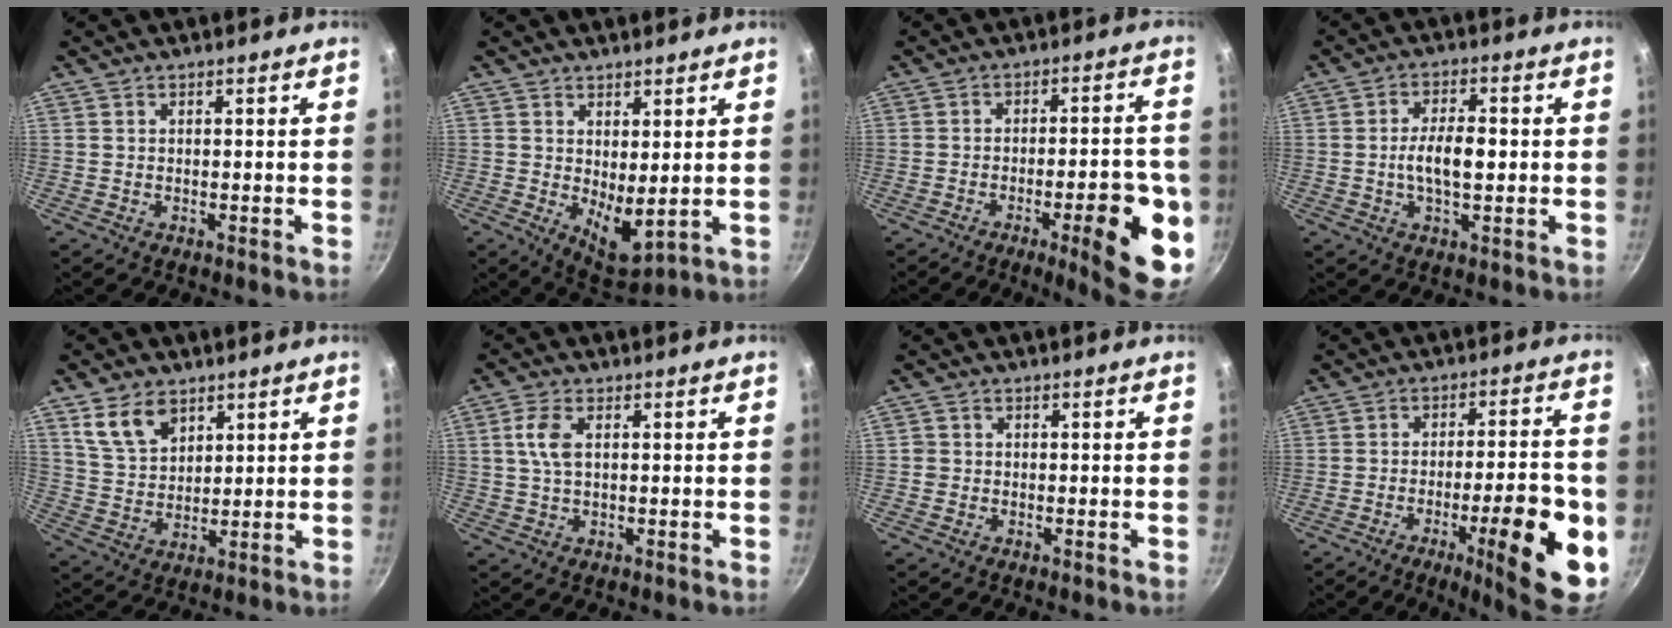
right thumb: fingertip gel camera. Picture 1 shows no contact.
{"total": 7.4, "force": [1.3, 3.4, 6.4], "torque": [-0.083, -0.029, 0.035]}
{"total": 15.9, "force": [-5.3, 4.7, 14.2], "torque": [-0.150, 0.019, -0.070]}
{"total": 7.4, "force": [-0.3, 3.4, 6.5], "torque": [-0.108, 0.013, -0.010]}
{"total": 8.6, "force": [4.8, 5.5, 4.6], "torque": [-0.062, -0.020, 0.100]}
{"total": 4.7, "force": [1.0, 2.5, 3.9], "torque": [-0.083, 0.006, 0.019]}
{"total": 1.3, "force": [-0.2, 1.2, 0.3], "torque": [-0.001, 0.003, -0.005]}
{"total": 18.5, "force": [-5.9, 4.6, 16.9], "torque": [-0.209, 0.021, -0.081]}